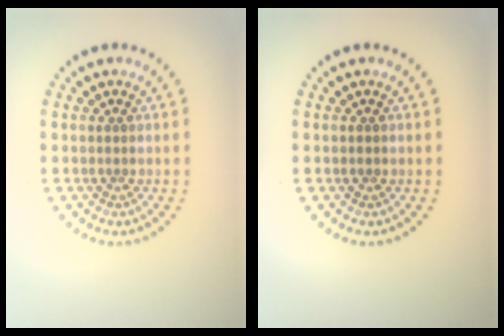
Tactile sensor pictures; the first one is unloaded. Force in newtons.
{"total": 0.7, "press": 0.7, "slide": 0.1}